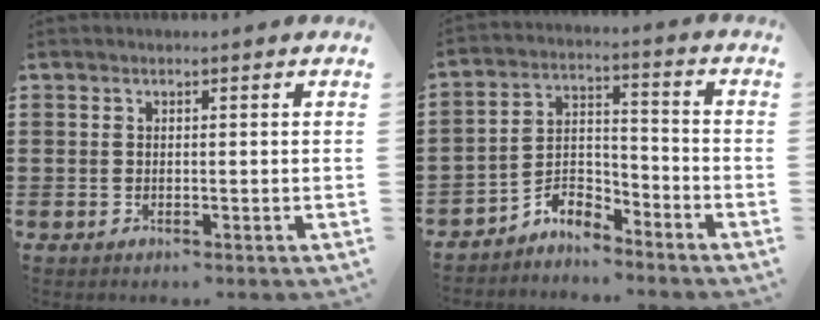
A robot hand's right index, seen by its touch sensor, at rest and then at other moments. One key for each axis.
{"total": 5.4, "fx": -4.9, "fy": 1.7, "fz": 1.2, "tx": -0.041, "ty": 0.002, "tz": -0.106}